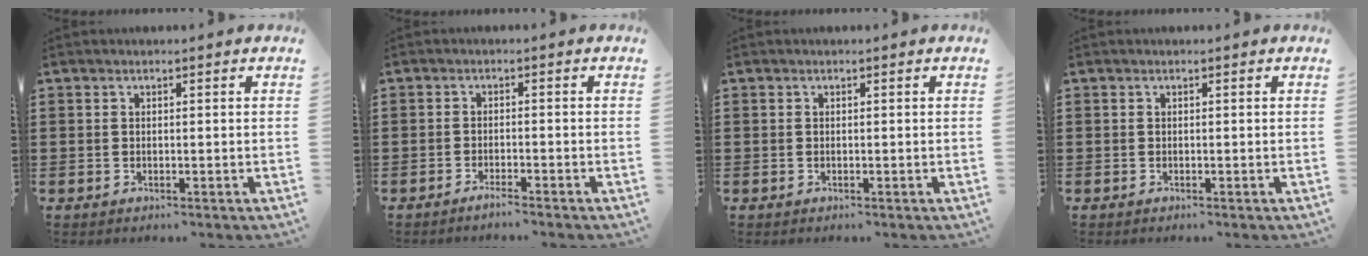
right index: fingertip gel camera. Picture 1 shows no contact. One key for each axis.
{"total": 1.6, "fx": -1.5, "fy": -0.1, "fz": 0.6, "tx": -0.010, "ty": 0.000, "tz": -0.027}
{"total": 0.0}
{"total": 0.0}